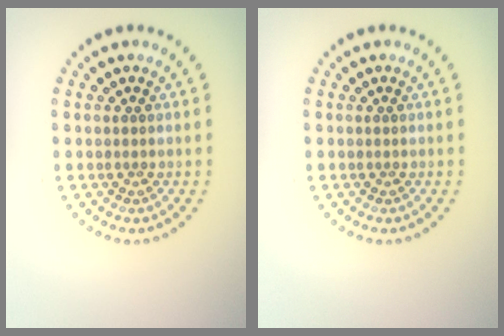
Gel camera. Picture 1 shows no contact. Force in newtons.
{"total": 0.0}